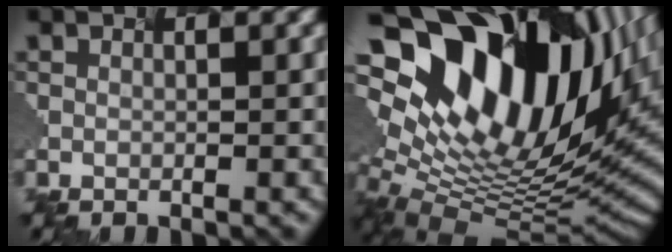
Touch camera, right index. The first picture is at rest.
{"total": 18.9, "force": [6.6, 10.8, 14.0], "torque": [-0.259, 0.014, 0.137]}